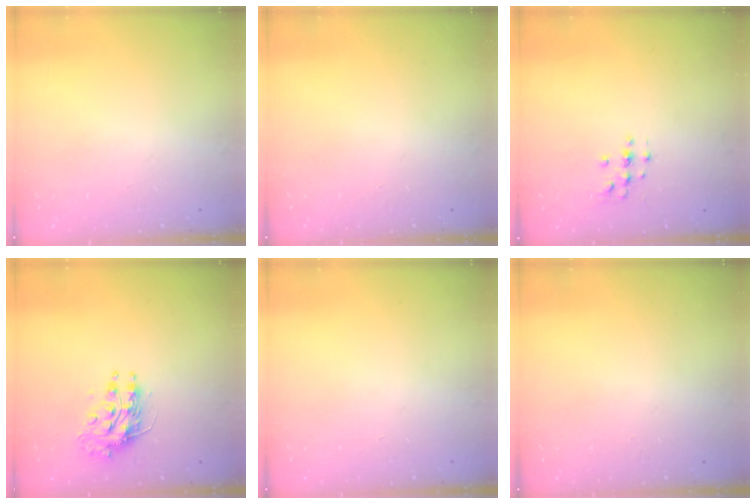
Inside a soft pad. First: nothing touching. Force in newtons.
{"total": 0.0}
{"total": 2.0, "press": 2.0, "slide": 0.2}
{"total": 10.5, "press": 10.5, "slide": 0.3}
{"total": 0.0}
{"total": 0.0}